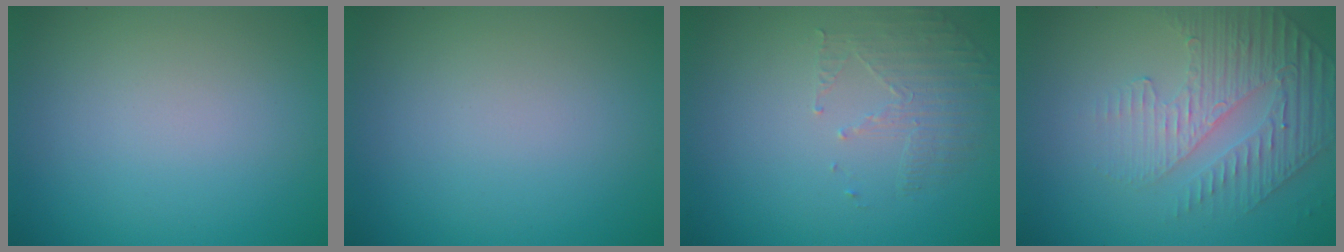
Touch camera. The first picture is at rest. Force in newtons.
{"total": 0.0}
{"total": 1.7, "press": 0.9, "slide": 1.4}
{"total": 4.7, "press": 3.1, "slide": 3.5}